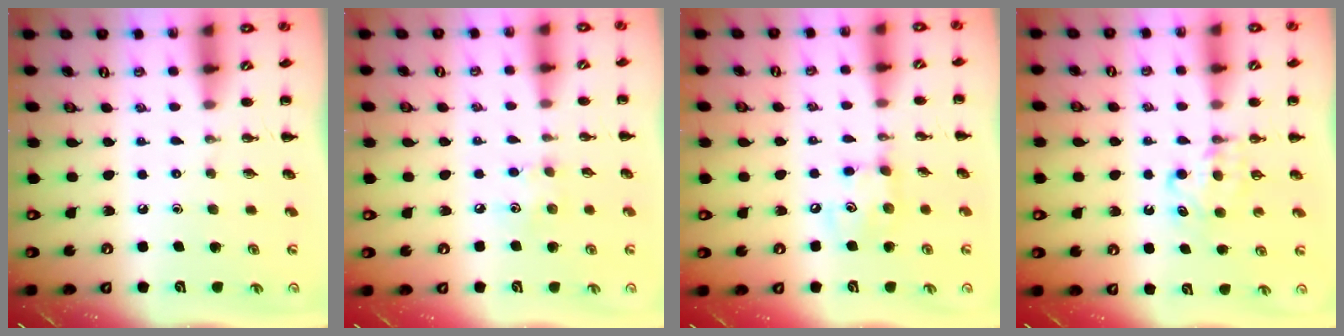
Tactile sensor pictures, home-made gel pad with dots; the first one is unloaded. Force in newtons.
{"total": 4.6, "press": 4.6, "slide": 0.9}
{"total": 6.7, "press": 6.7, "slide": 0.7}
{"total": 5.3, "press": 5.1, "slide": 1.4}